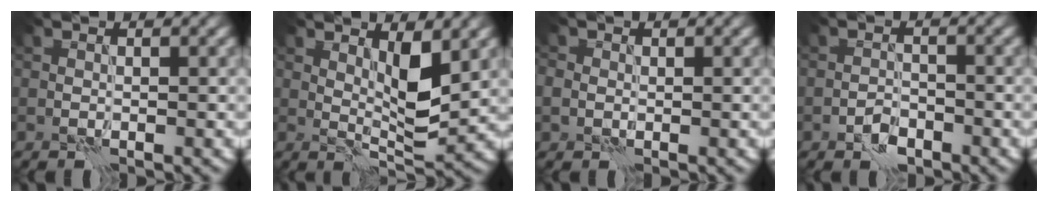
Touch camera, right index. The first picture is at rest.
{"total": 4.0, "force": [1.5, 1.3, 3.5], "torque": [-0.062, -0.007, 0.028]}
{"total": 1.8, "force": [0.0, 1.7, 0.6], "torque": [-0.006, 0.005, -0.001]}
{"total": 2.1, "force": [-1.4, 1.1, 1.0], "torque": [-0.014, 0.005, -0.028]}